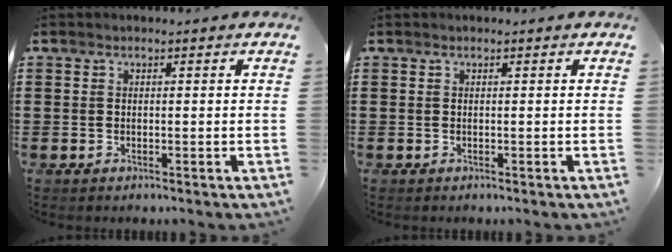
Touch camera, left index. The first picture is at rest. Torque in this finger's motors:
{"motor_torque": [0.00, 0.00, 0.00, -0.01]}